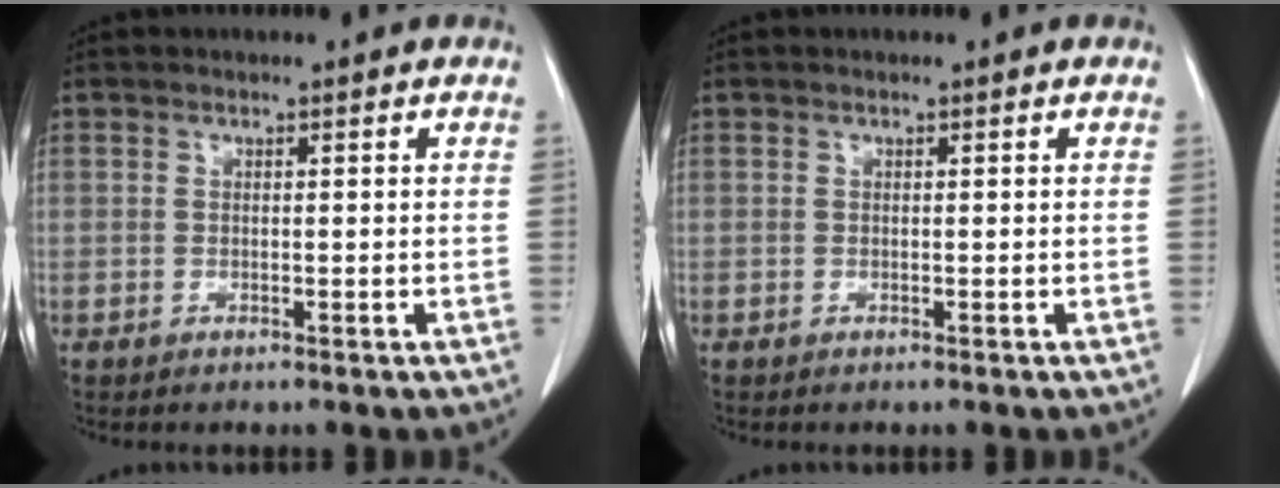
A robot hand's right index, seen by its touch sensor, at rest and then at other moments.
{"total": 0.0}